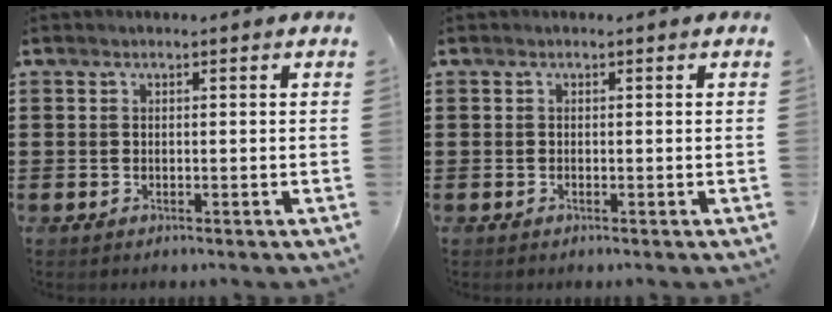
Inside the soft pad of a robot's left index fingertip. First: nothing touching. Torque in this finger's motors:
{"motor_torque": [0.03, 0.07, -0.03, 0.00]}